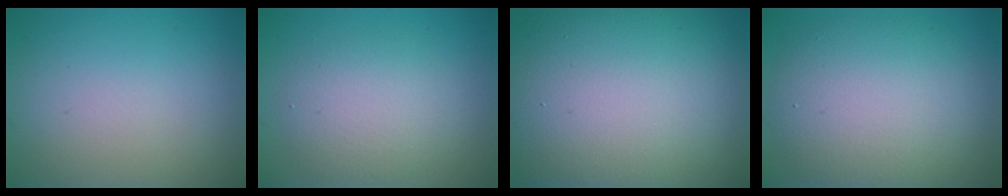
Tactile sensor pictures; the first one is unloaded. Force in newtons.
{"total": 3.9, "press": 3.9, "slide": 0.2}
{"total": 17.3, "press": 17.2, "slide": 1.6}
{"total": 8.7, "press": 8.6, "slide": 0.5}